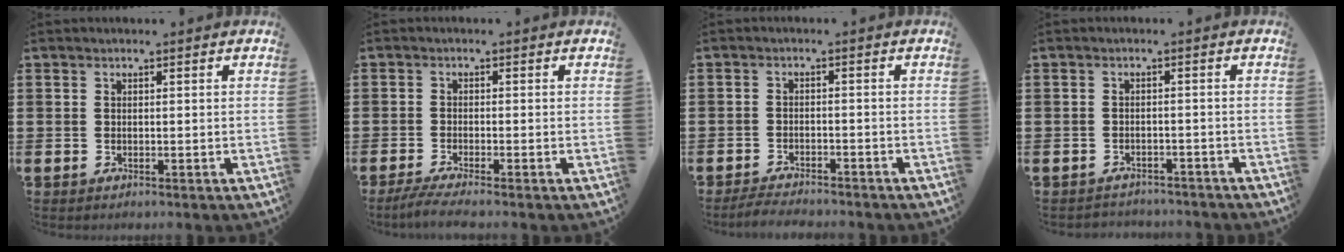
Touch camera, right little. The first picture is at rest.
{"total": 2.0, "force": [-1.5, 0.0, 1.3], "torque": [-0.021, 0.000, -0.027]}
{"total": 2.3, "force": [-2.3, 0.1, 0.3], "torque": [-0.008, 0.005, -0.047]}
{"total": 1.5, "force": [-1.5, 0.1, -0.2], "torque": [-0.002, 0.003, -0.035]}